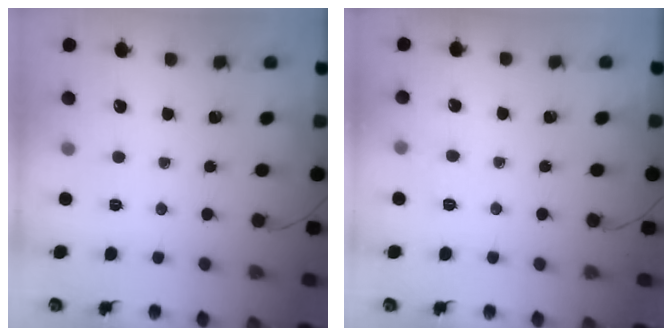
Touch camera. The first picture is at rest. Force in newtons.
{"total": 5.9, "press": 5.7, "slide": 1.6}